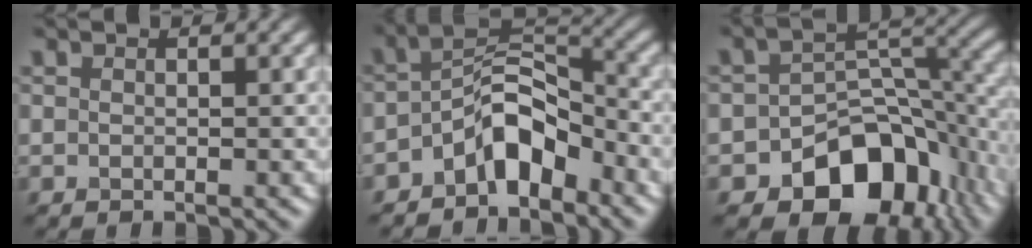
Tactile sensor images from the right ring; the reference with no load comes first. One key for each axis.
{"total": 5.7, "fx": -3.4, "fy": 2.5, "fz": 3.8, "tx": -0.055, "ty": 0.017, "tz": -0.069}
{"total": 11.2, "fx": -5.7, "fy": 7.3, "fz": 6.3, "tx": -0.082, "ty": -0.011, "tz": -0.091}